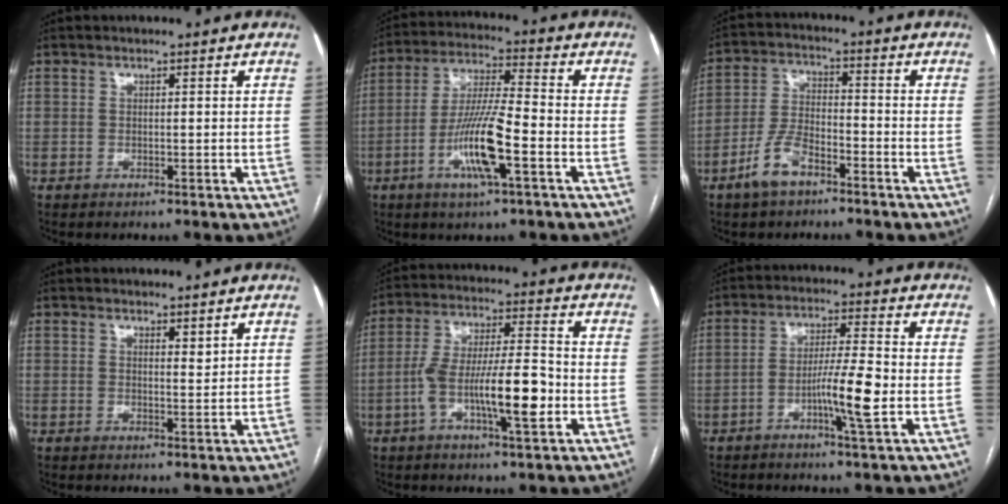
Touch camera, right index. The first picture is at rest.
{"total": 11.6, "force": [-4.2, 1.0, 10.8], "torque": [-0.212, -0.006, -0.080]}
{"total": 7.1, "force": [-4.6, 2.8, 4.7], "torque": [-0.107, 0.005, -0.091]}
{"total": 1.4, "force": [1.0, 0.3, 0.8], "torque": [-0.015, -0.009, 0.018]}
{"total": 12.7, "force": [-3.7, 2.1, 11.9], "torque": [-0.218, 0.010, -0.064]}
{"total": 7.8, "force": [-2.5, 0.0, 7.4], "torque": [-0.135, 0.001, -0.046]}